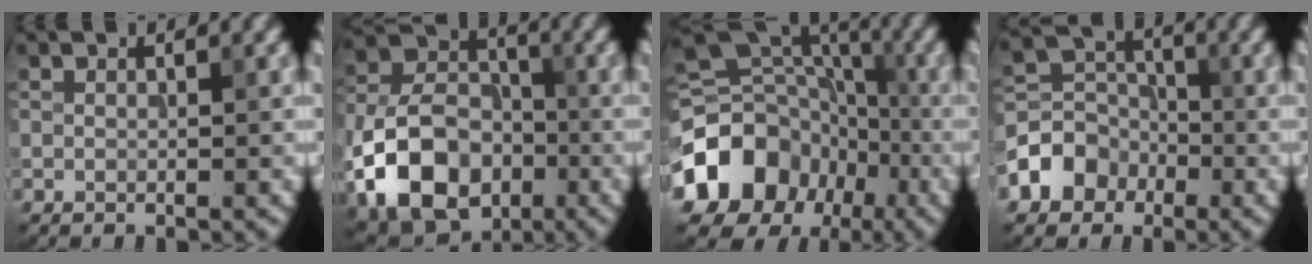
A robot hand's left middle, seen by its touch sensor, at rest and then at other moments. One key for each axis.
{"total": 11.2, "fx": -4.3, "fy": 7.8, "fz": 6.8, "tx": -0.140, "ty": -0.004, "tz": -0.088}
{"total": 15.6, "fx": -6.7, "fy": 12.9, "fz": 5.8, "tx": -0.133, "ty": -0.020, "tz": -0.128}
{"total": 4.8, "fx": -2.3, "fy": 3.9, "fz": 1.5, "tx": -0.021, "ty": 0.005, "tz": -0.055}